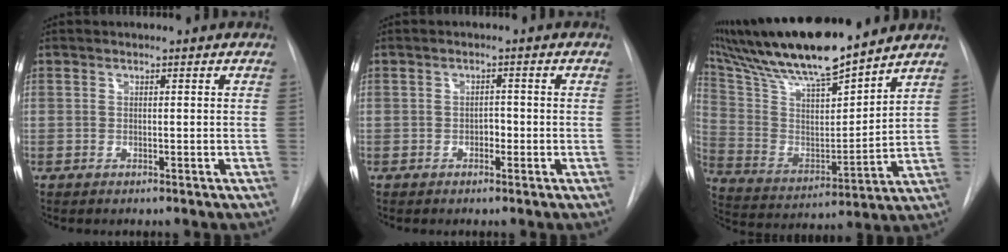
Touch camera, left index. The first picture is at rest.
{"total": 1.4, "force": [-0.8, 0.9, 0.8], "torque": [-0.008, 0.002, -0.017]}
{"total": 20.2, "force": [17.2, 2.1, 10.4], "torque": [-0.196, 0.003, 0.308]}